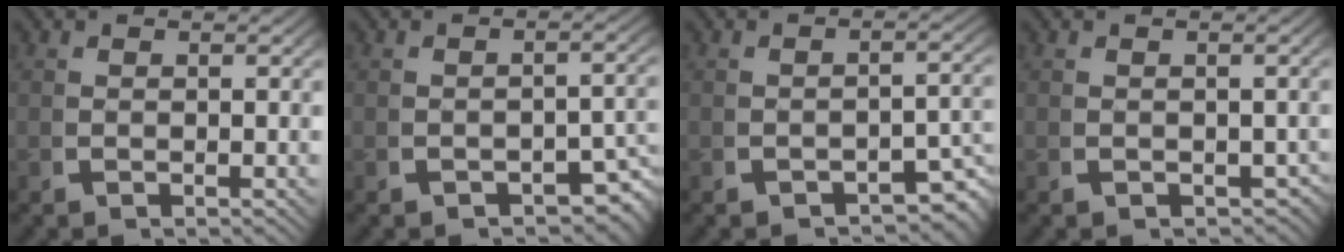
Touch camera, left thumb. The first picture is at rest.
{"total": 3.5, "force": [-2.0, 1.6, 2.3], "torque": [-0.026, -0.011, -0.025]}
{"total": 3.7, "force": [-2.4, 1.5, 2.4], "torque": [-0.026, -0.009, -0.030]}
{"total": 1.3, "force": [-0.8, 0.9, 0.5], "torque": [-0.004, -0.008, -0.007]}